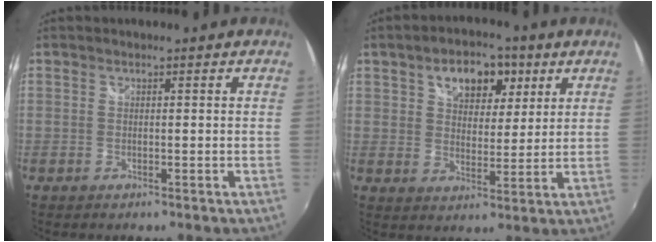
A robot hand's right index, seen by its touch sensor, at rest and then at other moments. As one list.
[{"total": 10.8, "force": [5.3, 6.7, 6.5], "torque": [-0.110, 0.029, 0.086]}]